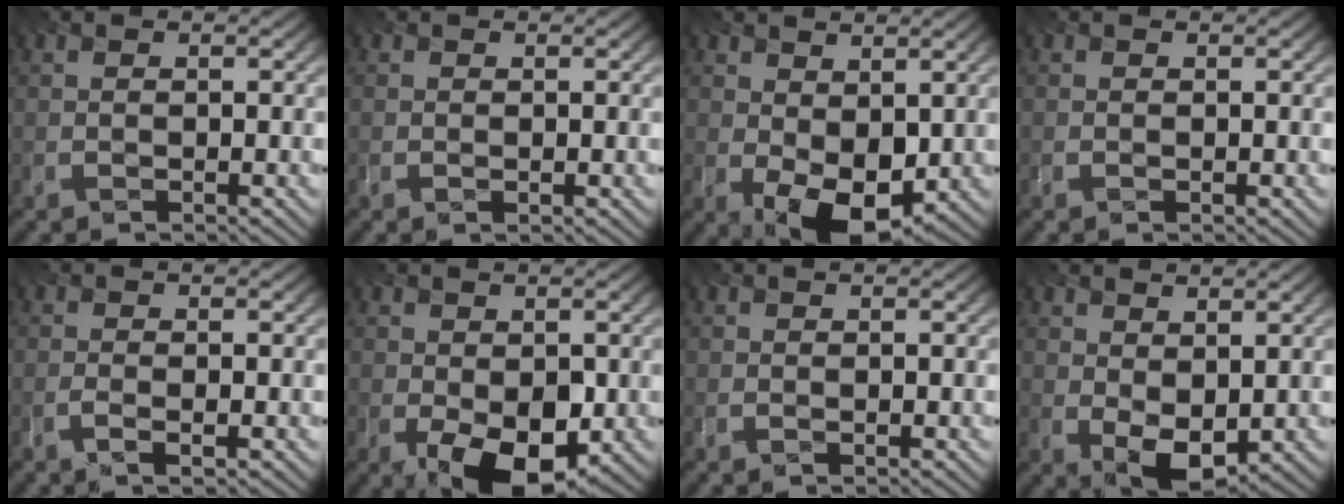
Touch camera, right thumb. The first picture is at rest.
{"total": 0.0}
{"total": 7.9, "force": [-0.4, 4.8, 6.2], "torque": [-0.114, -0.010, 0.002]}
{"total": 0.0}
{"total": 1.3, "force": [-1.0, 0.0, 0.7], "torque": [-0.013, 0.001, -0.018]}
{"total": 8.0, "force": [-2.7, 4.3, 6.1], "torque": [-0.108, -0.012, -0.041]}
{"total": 0.0}
{"total": 5.2, "force": [0.5, 3.2, 4.1], "torque": [-0.085, -0.003, 0.015]}